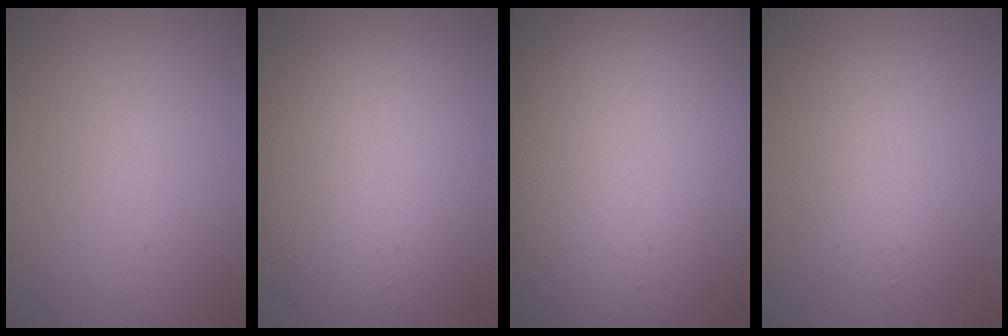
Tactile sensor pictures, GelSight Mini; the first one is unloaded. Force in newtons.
{"total": 11.2, "press": 11.2, "slide": 0.4}
{"total": 19.8, "press": 19.7, "slide": 1.2}
{"total": 4.9, "press": 4.8, "slide": 0.3}